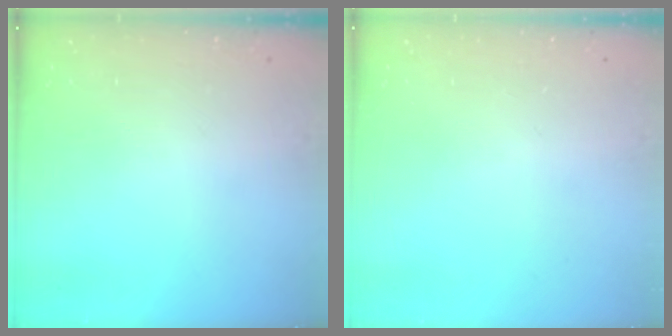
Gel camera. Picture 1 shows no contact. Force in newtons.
{"total": 0.0}